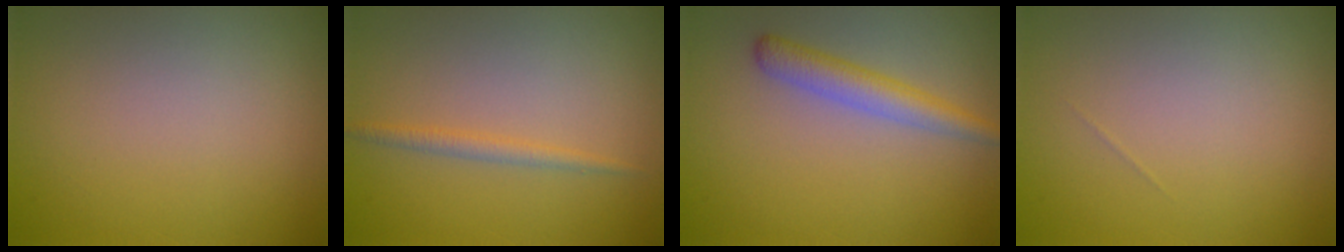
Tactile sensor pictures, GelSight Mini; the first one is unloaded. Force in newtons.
{"total": 1.3, "press": 1.3, "slide": 0.1}
{"total": 2.8, "press": 2.7, "slide": 0.2}
{"total": 0.0}